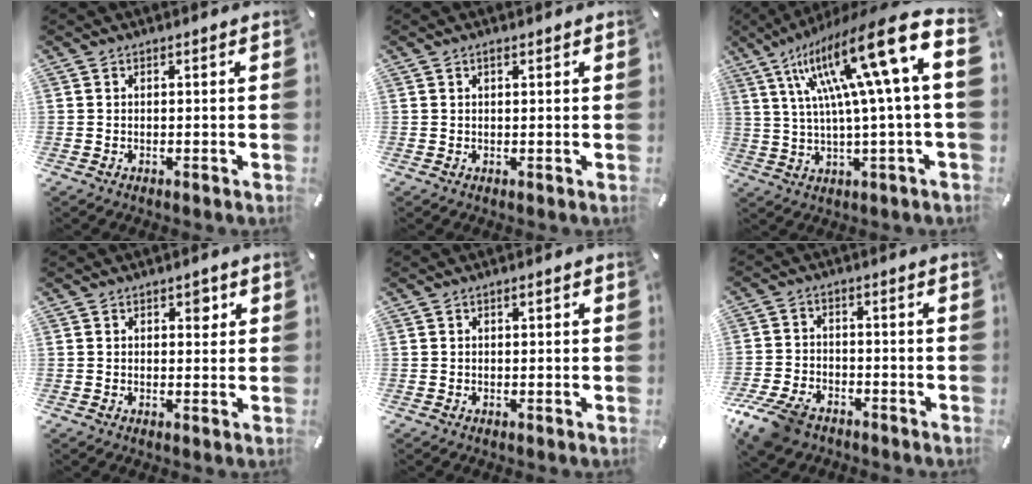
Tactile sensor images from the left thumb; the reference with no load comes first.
{"total": 0.9, "force": [0.6, 0.4, 0.6], "torque": [-0.013, 0.001, 0.010]}
{"total": 24.0, "force": [8.1, 3.6, 22.3], "torque": [-0.403, -0.054, 0.117]}
{"total": 2.7, "force": [1.2, 1.8, 1.6], "torque": [-0.003, -0.008, 0.012]}
{"total": 0.9, "force": [0.4, 0.5, 0.7], "torque": [-0.015, 0.004, 0.005]}
{"total": 8.3, "force": [-5.9, 4.7, 3.5], "torque": [-0.080, 0.026, -0.113]}